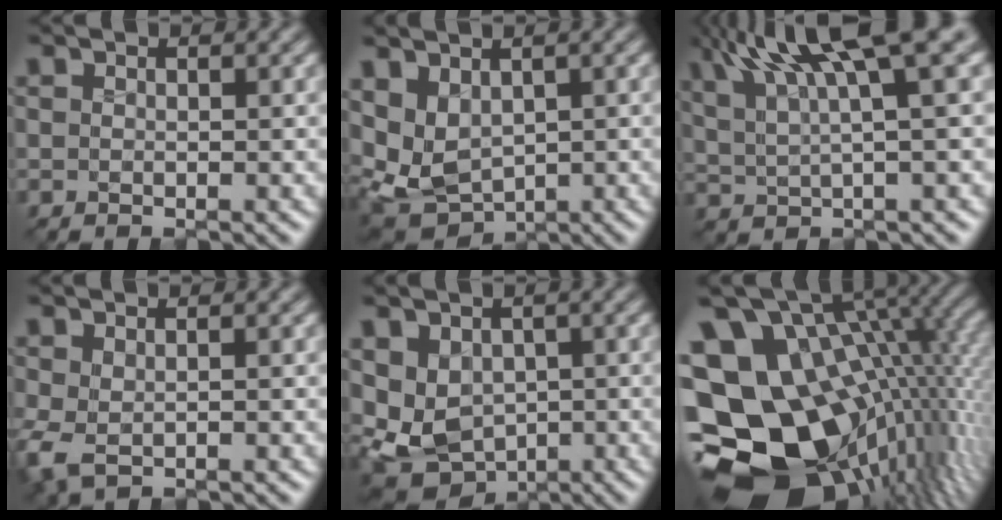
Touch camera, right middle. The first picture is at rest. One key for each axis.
{"total": 4.8, "fx": 1.0, "fy": 3.3, "fz": 3.4, "tx": -0.083, "ty": -0.005, "tz": 0.021}
{"total": 11.5, "fx": 6.4, "fy": 2.7, "fz": 9.2, "tx": -0.150, "ty": 0.024, "tz": 0.103}
{"total": 2.4, "fx": -0.4, "fy": 1.3, "fz": 1.9, "tx": -0.062, "ty": 0.001, "tz": -0.006}
{"total": 5.8, "fx": 0.0, "fy": 4.6, "fz": 3.5, "tx": -0.083, "ty": -0.007, "tz": -0.001}
{"total": 19.4, "fx": -1.5, "fy": 13.5, "fz": 13.9, "tx": -0.255, "ty": -0.020, "tz": -0.003}